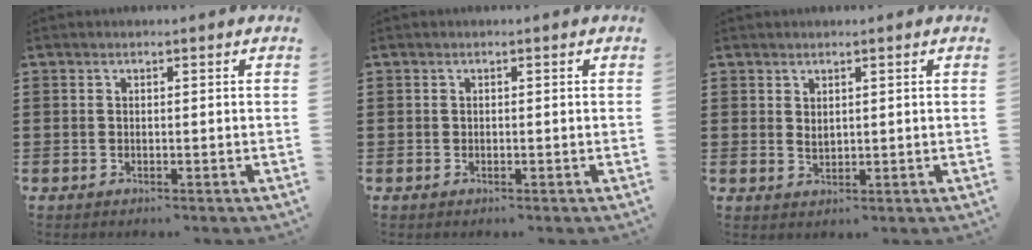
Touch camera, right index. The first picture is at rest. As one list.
[{"total": 0.0}, {"total": 1.4, "force": [1.0, 0.6, 0.8], "torque": [-0.016, 0.003, 0.018]}]